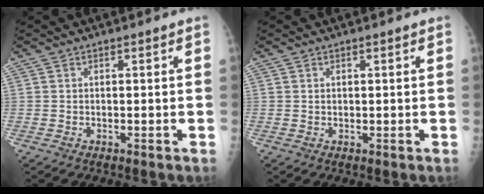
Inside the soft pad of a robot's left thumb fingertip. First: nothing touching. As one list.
[{"total": 0.7, "force": [0.4, 0.4, 0.5], "torque": [-0.005, -0.002, 0.008]}]